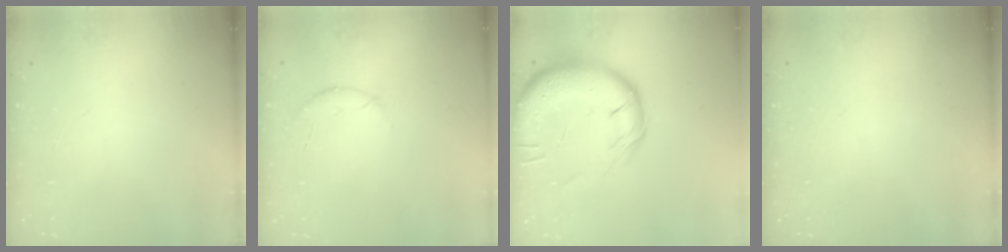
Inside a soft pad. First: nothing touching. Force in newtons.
{"total": 5.7, "press": 5.6, "slide": 1.3}
{"total": 18.1, "press": 17.7, "slide": 3.6}
{"total": 0.0}